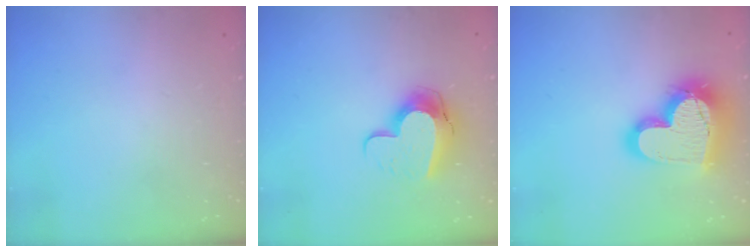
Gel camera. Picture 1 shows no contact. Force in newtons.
{"total": 12.6, "press": 12.5, "slide": 1.1}
{"total": 23.1, "press": 23.0, "slide": 1.8}